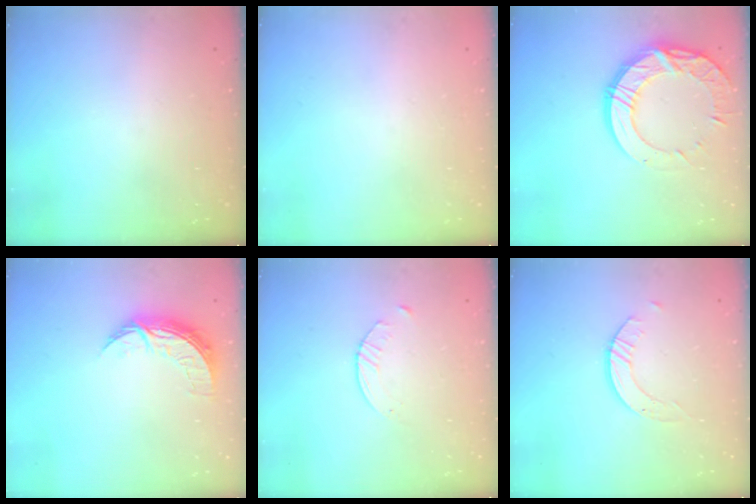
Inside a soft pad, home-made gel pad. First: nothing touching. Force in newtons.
{"total": 0.0}
{"total": 15.9, "press": 15.8, "slide": 1.4}
{"total": 7.5, "press": 7.5, "slide": 0.5}
{"total": 2.0, "press": 2.0, "slide": 0.3}
{"total": 2.6, "press": 2.5, "slide": 0.3}